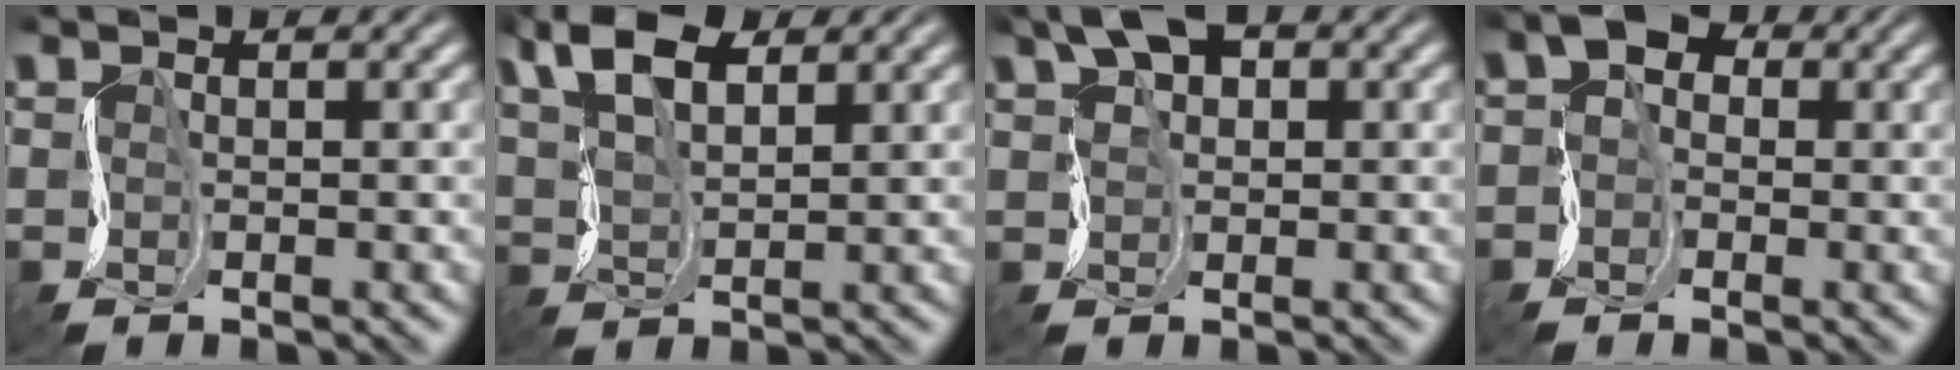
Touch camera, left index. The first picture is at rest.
{"total": 6.5, "force": [2.8, 3.3, 4.9], "torque": [-0.120, 0.009, 0.048]}
{"total": 4.7, "force": [1.8, 2.8, 3.3], "torque": [-0.069, 0.019, 0.011]}
{"total": 3.1, "force": [-0.2, 2.5, 1.9], "torque": [-0.023, 0.007, -0.021]}